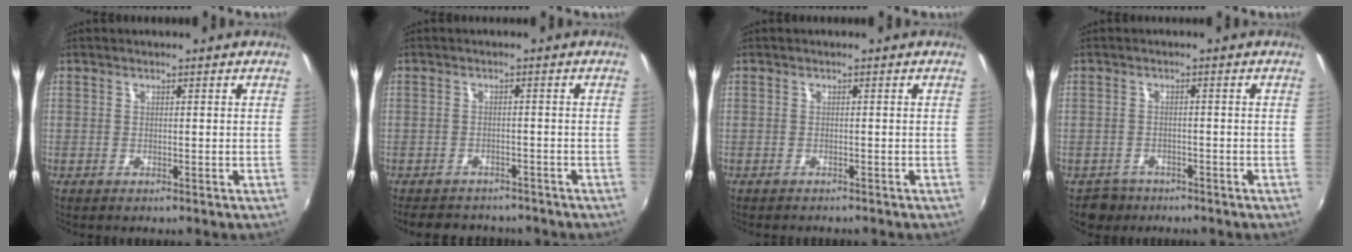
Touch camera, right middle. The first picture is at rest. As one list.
[{"total": 8.8, "force": [-7.5, 3.8, 2.6], "torque": [-0.066, -0.005, -0.108]}, {"total": 1.5, "force": [-1.4, 0.4, 0.3], "torque": [-0.012, -0.009, -0.021]}, {"total": 3.3, "force": [-2.4, 2.3, 0.1], "torque": [-0.013, 0.003, -0.041]}]